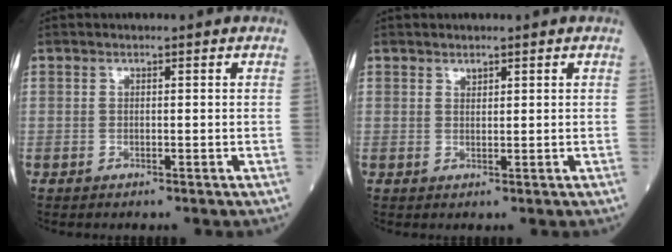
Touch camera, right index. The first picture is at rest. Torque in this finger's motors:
{"motor_torque": [-0.05, 0.06, -0.03, -0.01]}